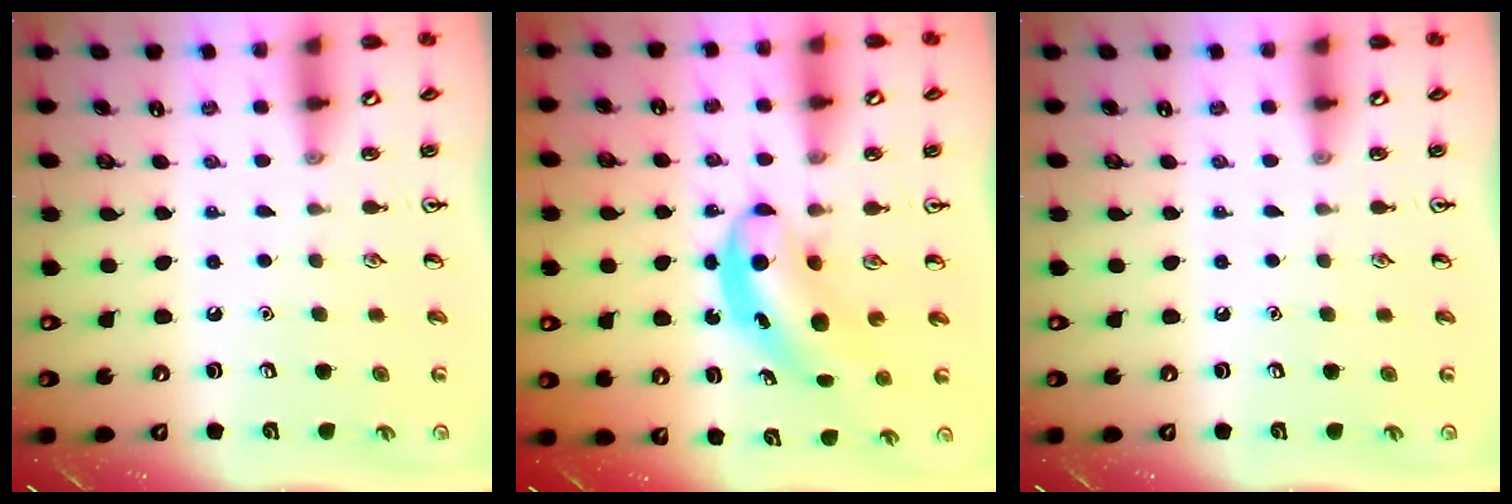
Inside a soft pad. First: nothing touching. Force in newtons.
{"total": 6.6, "press": 6.5, "slide": 0.8}
{"total": 0.0}